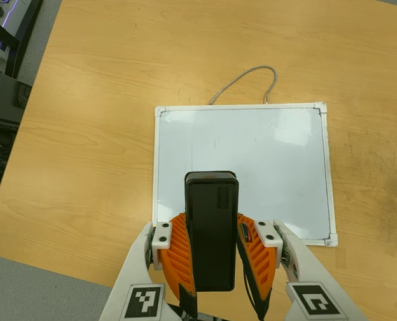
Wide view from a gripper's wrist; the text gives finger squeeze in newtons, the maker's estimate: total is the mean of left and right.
{"total": 5.9, "left": 5.1, "right": 6.7}